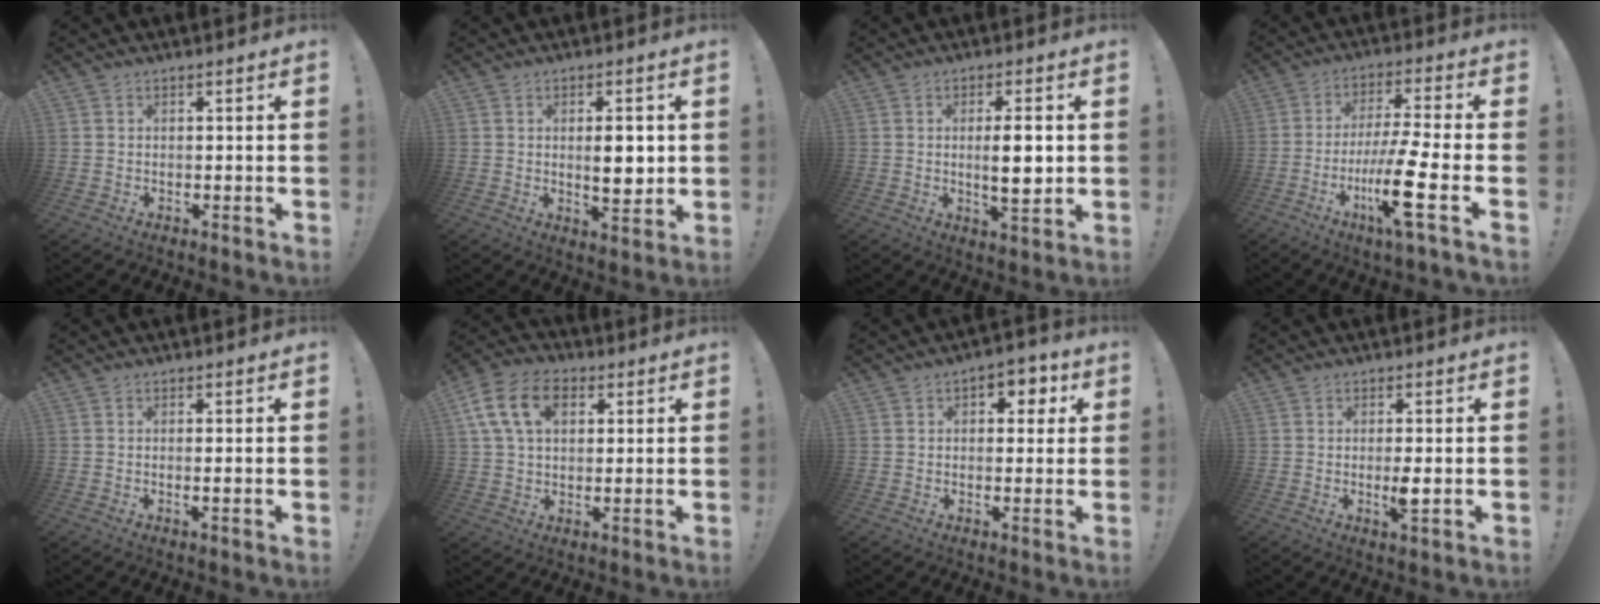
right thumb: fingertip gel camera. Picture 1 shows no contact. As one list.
[{"total": 6.9, "force": [0.5, 2.7, 6.3], "torque": [-0.076, -0.009, 0.003]}, {"total": 7.8, "force": [0.2, 1.9, 7.6], "torque": [-0.110, -0.012, -0.004]}, {"total": 16.0, "force": [-5.5, 1.7, 14.9], "torque": [-0.274, 0.016, -0.088]}, {"total": 1.7, "force": [0.0, -0.7, 1.5], "torque": [-0.022, -0.005, -0.003]}, {"total": 13.7, "force": [4.8, 9.4, 8.7], "torque": [-0.168, 0.005, 0.093]}, {"total": 5.6, "force": [1.6, 4.0, 3.5], "torque": [-0.029, -0.006, 0.022]}, {"total": 3.2, "force": [-0.2, 0.0, 3.2], "torque": [-0.044, -0.012, -0.007]}]